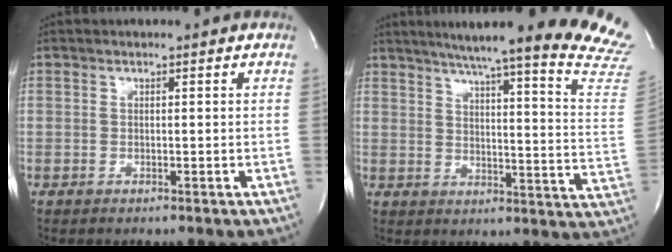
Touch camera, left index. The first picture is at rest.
{"total": 27.2, "force": [23.6, -0.8, 13.5], "torque": [-0.161, -0.102, 0.279]}